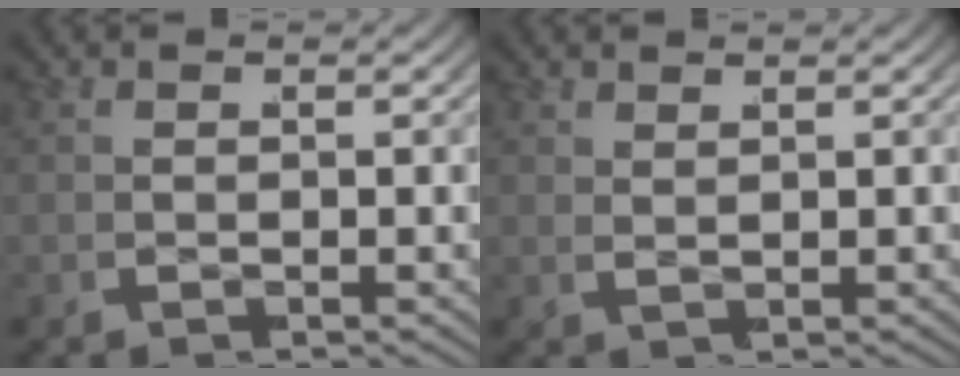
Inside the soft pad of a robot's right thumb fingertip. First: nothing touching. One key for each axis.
{"total": 1.3, "fx": 1.3, "fy": 0.0, "fz": 0.2, "tx": 0.007, "ty": 0.005, "tz": 0.025}